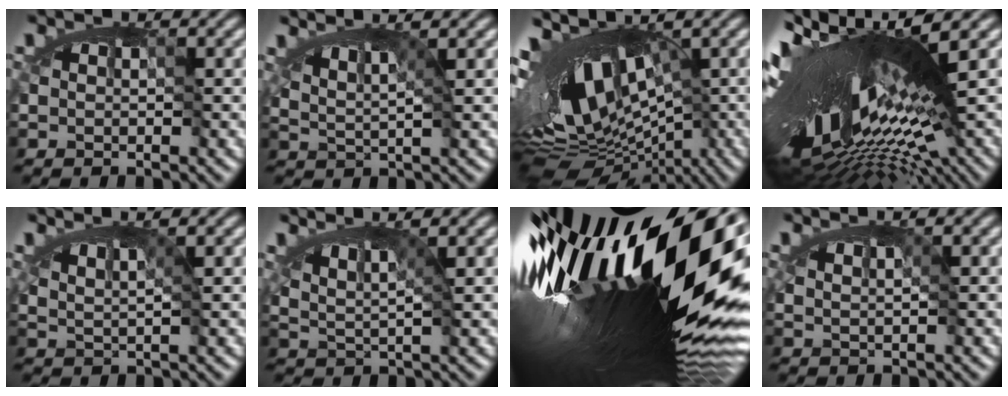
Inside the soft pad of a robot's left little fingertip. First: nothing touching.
{"total": 2.1, "force": [1.1, 0.3, 1.7], "torque": [-0.028, -0.002, 0.018]}
{"total": 12.5, "force": [-2.3, 5.6, 10.9], "torque": [-0.171, -0.015, -0.022]}
{"total": 17.0, "force": [-0.6, 4.8, 16.3], "torque": [-0.296, -0.016, -0.006]}
{"total": 1.2, "force": [0.7, -0.2, 0.9], "torque": [-0.016, -0.004, 0.012]}
{"total": 2.4, "force": [1.3, 0.4, 2.0], "torque": [-0.034, -0.002, 0.021]}
{"total": 20.0, "force": [1.7, 6.7, 18.7], "torque": [-0.311, -0.026, 0.020]}
{"total": 0.9, "force": [0.7, 0.1, 0.6], "torque": [-0.015, 0.003, 0.012]}